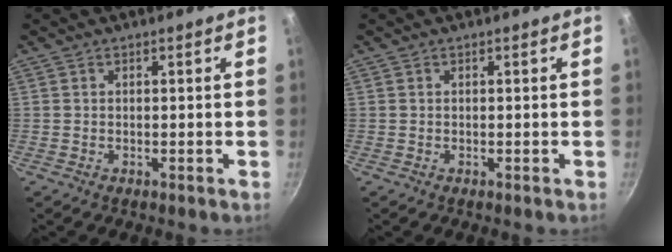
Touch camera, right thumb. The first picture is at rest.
{"total": 0.0}